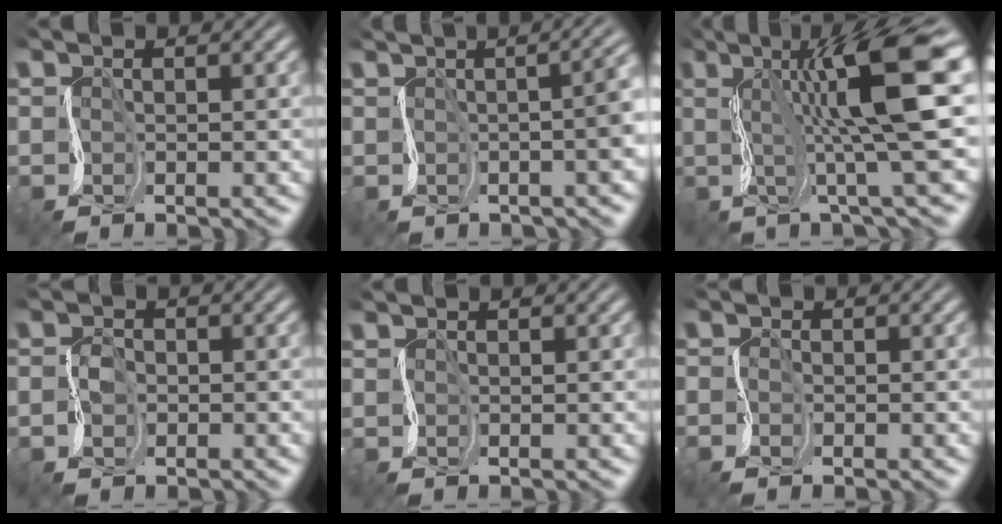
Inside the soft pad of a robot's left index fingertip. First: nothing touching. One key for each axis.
{"total": 7.1, "fx": 0.0, "fy": 3.4, "fz": 6.2, "tx": -0.009, "ty": 0.019, "tz": -0.008}
{"total": 10.8, "fx": 2.2, "fy": 1.5, "fz": 10.5, "tx": -0.146, "ty": 0.025, "tz": 0.037}
{"total": 0.9, "fx": -0.6, "fy": 0.7, "fz": 0.1, "tx": -0.016, "ty": 0.011, "tz": -0.019}
{"total": 0.0}
{"total": 1.7, "fx": -1.4, "fy": 0.7, "fz": 0.7, "tx": -0.014, "ty": -0.002, "tz": -0.021}